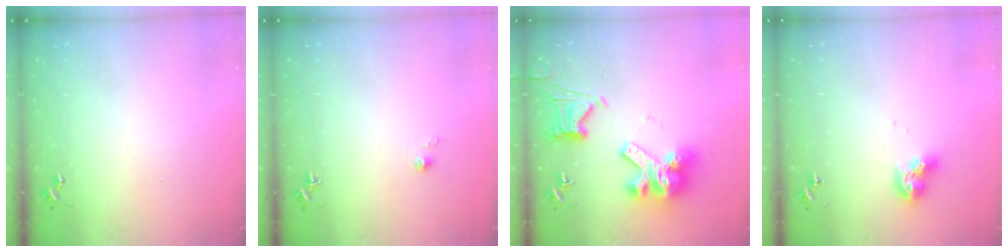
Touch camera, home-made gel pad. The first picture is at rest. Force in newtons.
{"total": 2.2, "press": 2.2, "slide": 0.2}
{"total": 17.6, "press": 17.5, "slide": 2.1}
{"total": 10.3, "press": 10.3, "slide": 1.2}